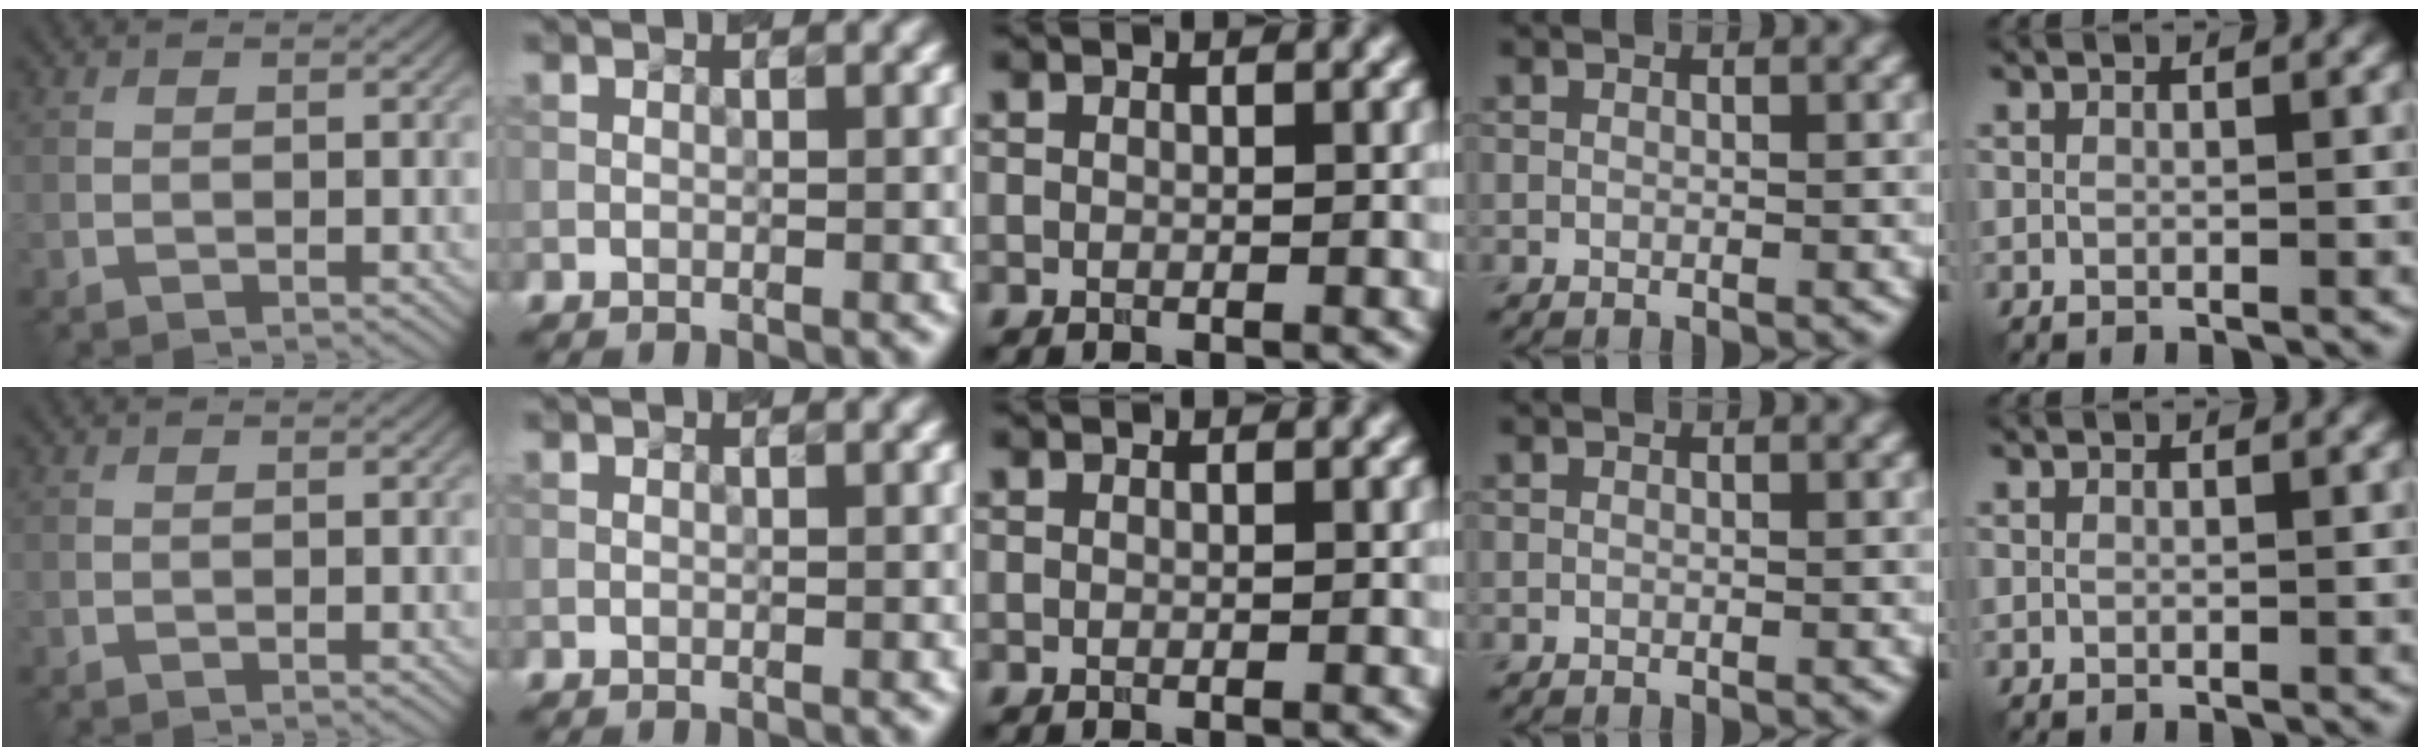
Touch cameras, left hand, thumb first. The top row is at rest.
{}